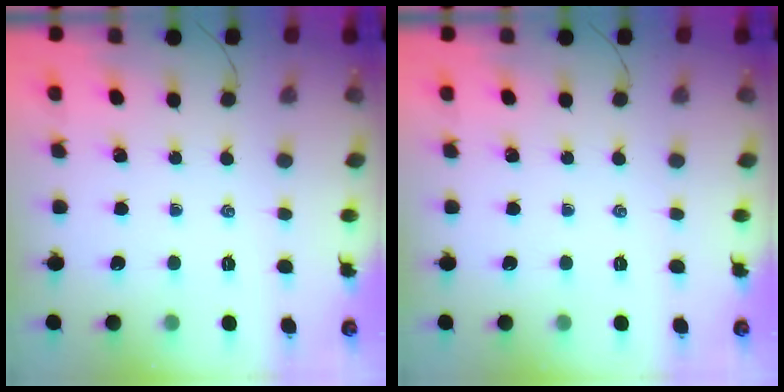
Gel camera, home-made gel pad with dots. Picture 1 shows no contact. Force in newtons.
{"total": 0.0}